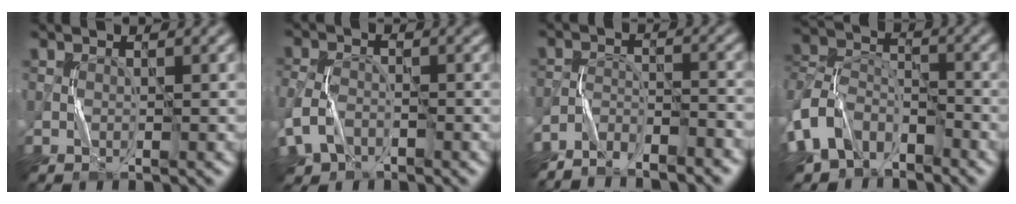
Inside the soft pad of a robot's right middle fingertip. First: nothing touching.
{"total": 4.0, "force": [-1.9, 2.9, 2.1], "torque": [-0.049, -0.005, -0.043]}
{"total": 4.5, "force": [-4.2, 1.0, 1.1], "torque": [-0.022, 0.000, -0.084]}
{"total": 7.7, "force": [-4.5, 5.5, 2.9], "torque": [-0.052, 0.008, -0.102]}